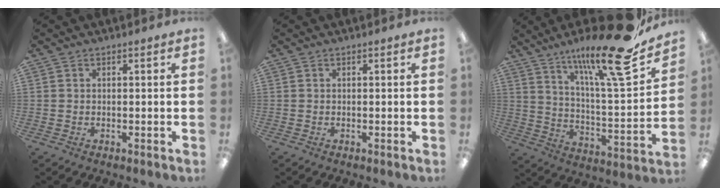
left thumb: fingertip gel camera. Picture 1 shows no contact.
{"total": 0.0}
{"total": 22.6, "force": [16.8, 3.3, 14.8], "torque": [-0.233, -0.114, 0.260]}